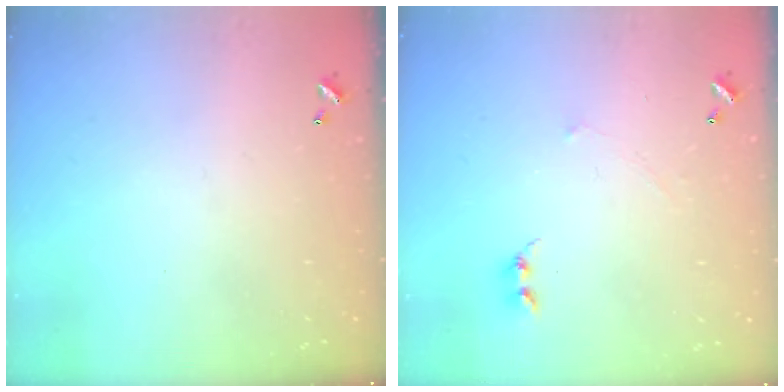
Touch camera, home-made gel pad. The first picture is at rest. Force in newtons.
{"total": 1.7, "press": 1.6, "slide": 0.4}